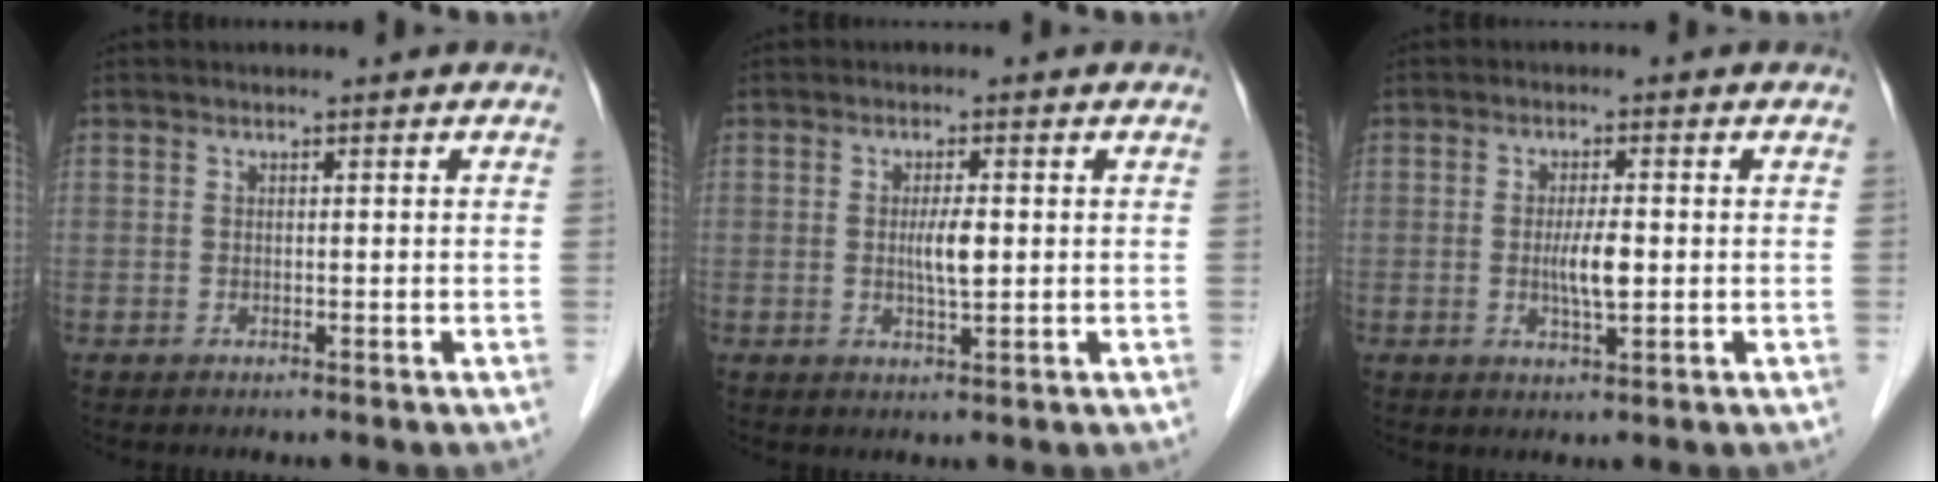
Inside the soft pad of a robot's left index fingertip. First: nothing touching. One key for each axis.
{"total": 3.4, "fx": 0.0, "fy": 0.6, "fz": 3.3, "tx": -0.062, "ty": -0.003, "tz": 0.002}
{"total": 4.0, "fx": -0.4, "fy": 0.7, "fz": 3.9, "tx": -0.078, "ty": -0.004, "tz": -0.006}